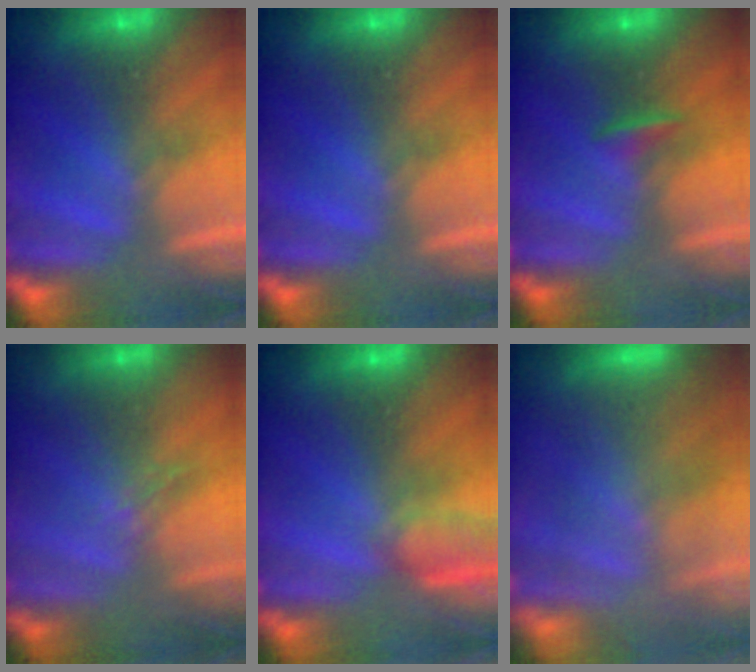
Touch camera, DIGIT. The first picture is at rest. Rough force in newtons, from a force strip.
{"total": 0.0}
{"total": 1.5}
{"total": 1.0}
{"total": 3.9}
{"total": 4.7}